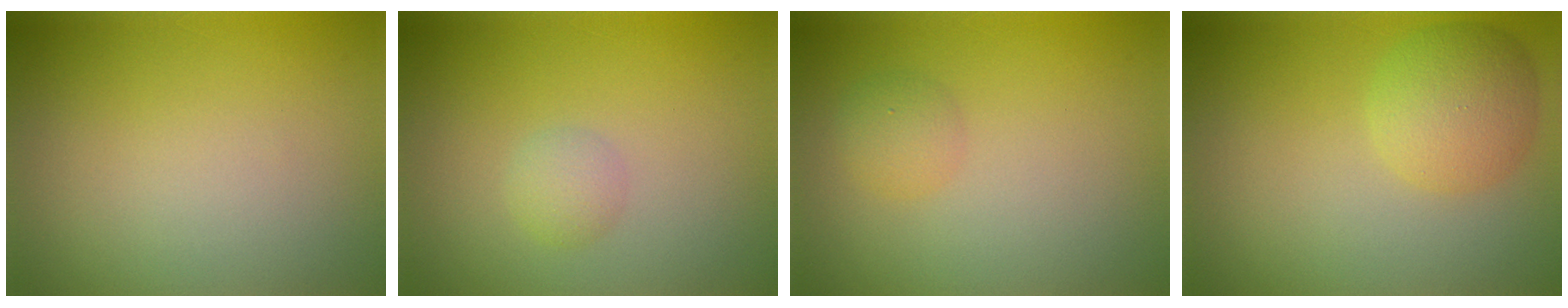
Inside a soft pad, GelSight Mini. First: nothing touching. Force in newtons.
{"total": 1.4, "press": 1.4, "slide": 0.1}
{"total": 1.5, "press": 1.5, "slide": 0.0}
{"total": 4.3, "press": 4.3, "slide": 0.2}